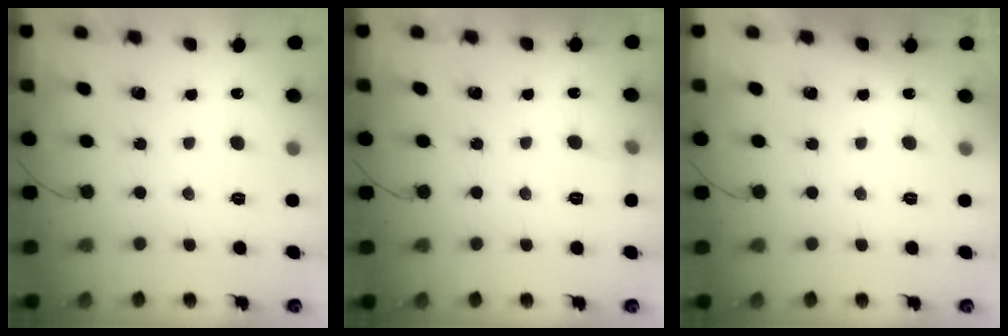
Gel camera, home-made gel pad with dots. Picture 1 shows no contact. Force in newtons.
{"total": 4.6, "press": 4.3, "slide": 1.5}
{"total": 0.0}